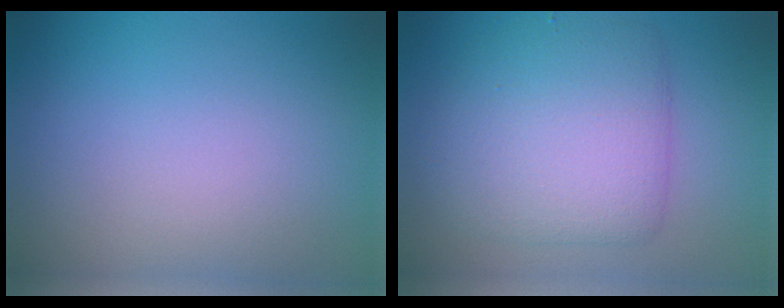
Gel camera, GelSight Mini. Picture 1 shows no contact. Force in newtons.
{"total": 6.2, "press": 6.2, "slide": 0.2}